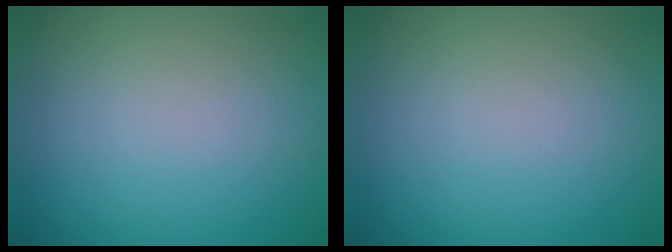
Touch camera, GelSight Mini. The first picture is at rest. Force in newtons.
{"total": 0.0}